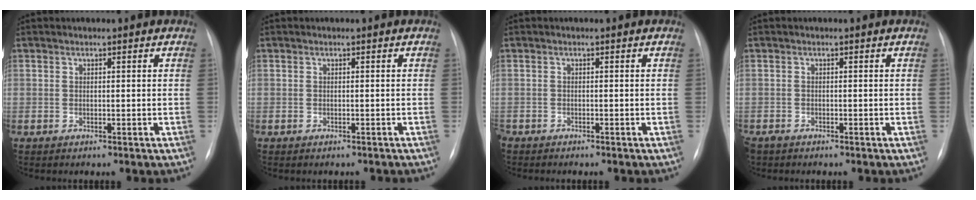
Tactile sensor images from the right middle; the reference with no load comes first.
{"total": 1.8, "force": [-1.6, 0.6, 0.5], "torque": [-0.007, -0.002, -0.020]}
{"total": 1.6, "force": [-1.5, 0.5, 0.5], "torque": [-0.009, -0.001, -0.021]}
{"total": 1.4, "force": [-1.1, 0.7, 0.4], "torque": [-0.008, 0.000, -0.017]}